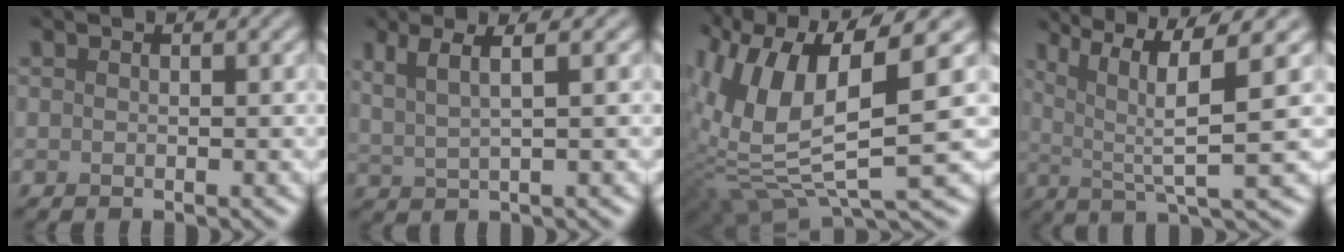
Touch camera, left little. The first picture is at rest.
{"total": 3.2, "force": [1.5, 0.7, 2.8], "torque": [-0.053, 0.000, 0.030]}
{"total": 12.3, "force": [2.5, 5.3, 10.8], "torque": [-0.241, -0.012, 0.051]}
{"total": 7.4, "force": [2.8, 1.2, 6.8], "torque": [-0.106, 0.009, 0.050]}